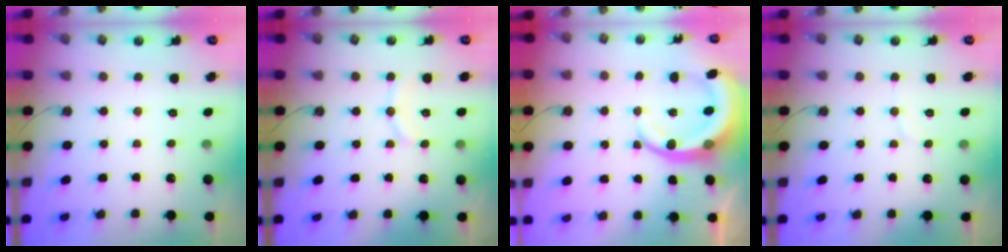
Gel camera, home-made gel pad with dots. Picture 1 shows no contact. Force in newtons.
{"total": 7.3, "press": 7.2, "slide": 1.0}
{"total": 13.0, "press": 12.7, "slide": 2.8}
{"total": 3.9, "press": 3.9, "slide": 0.6}